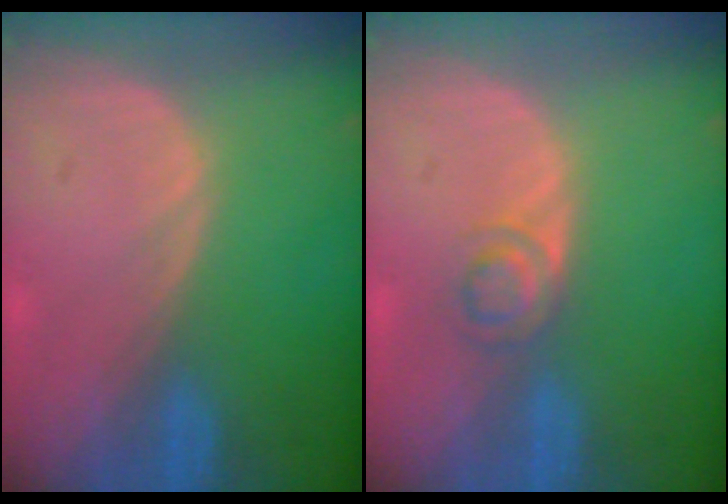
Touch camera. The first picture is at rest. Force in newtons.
{"total": 3.0, "press": 2.9, "slide": 0.2}